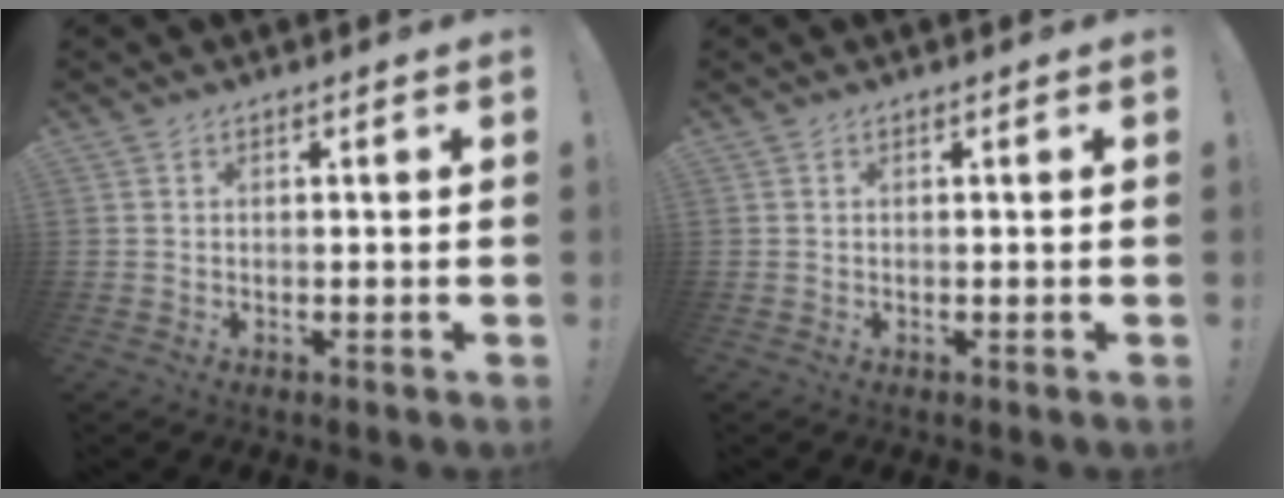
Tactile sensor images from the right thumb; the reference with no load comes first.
{"total": 0.0}